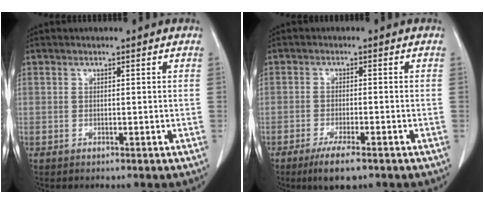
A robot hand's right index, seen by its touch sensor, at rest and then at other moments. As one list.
[{"total": 5.5, "force": [-3.8, 0.9, 3.9], "torque": [-0.069, -0.012, -0.060]}]